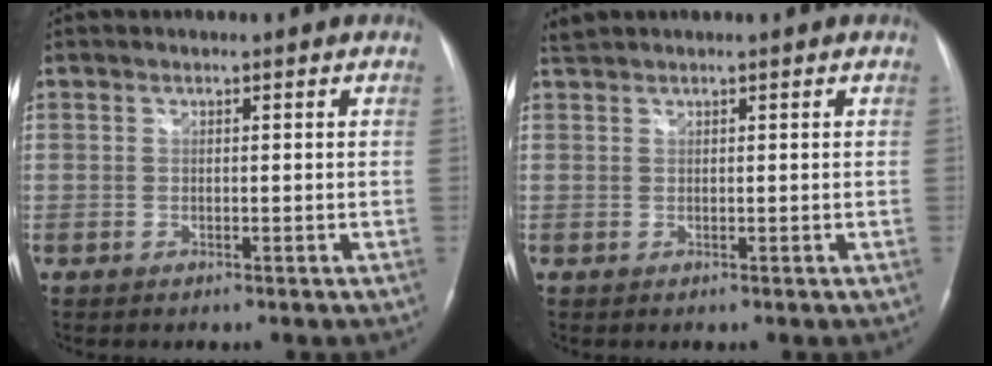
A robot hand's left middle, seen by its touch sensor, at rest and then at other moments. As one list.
[{"total": 1.1, "force": [1.1, -0.2, 0.1], "torque": [-0.010, 0.015, 0.029]}]